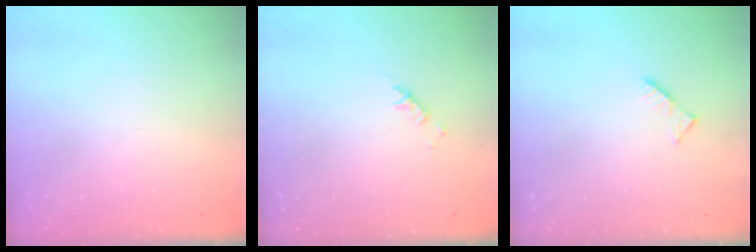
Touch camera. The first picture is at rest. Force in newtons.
{"total": 2.9, "press": 2.9, "slide": 0.6}
{"total": 2.6, "press": 2.6, "slide": 0.4}